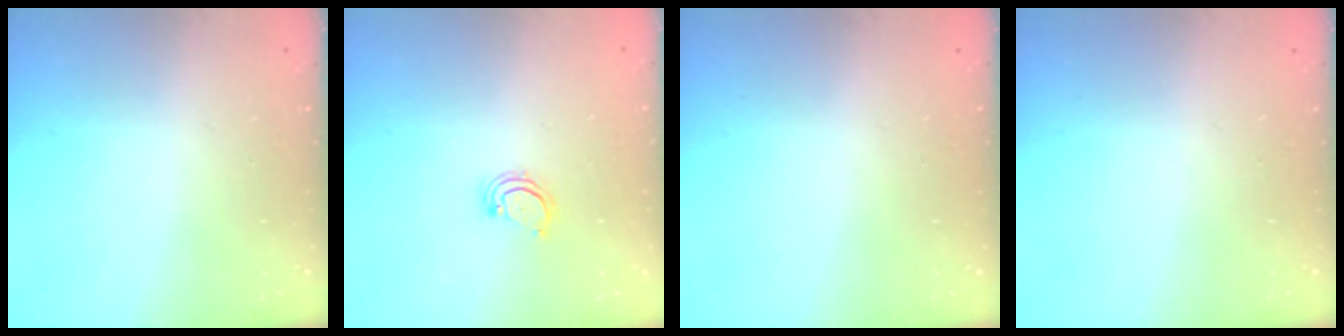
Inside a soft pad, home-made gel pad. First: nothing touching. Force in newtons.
{"total": 2.5, "press": 2.5, "slide": 0.3}
{"total": 0.0}
{"total": 0.0}